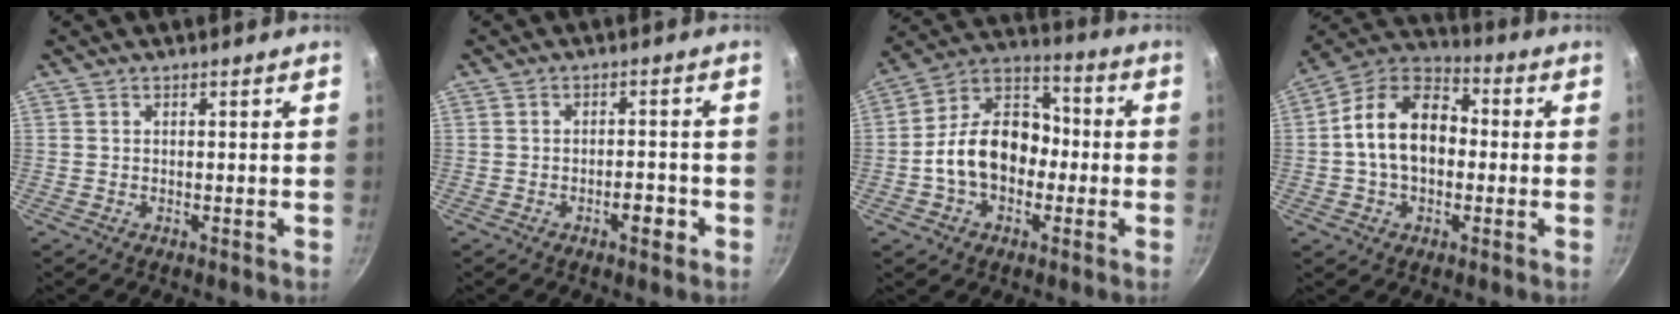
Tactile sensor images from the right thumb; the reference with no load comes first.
{"total": 3.7, "force": [-1.8, 1.5, 2.8], "torque": [-0.027, 0.015, -0.027]}
{"total": 15.4, "force": [-2.4, 11.1, 10.3], "torque": [-0.130, 0.049, -0.060]}
{"total": 14.8, "force": [-0.3, 10.2, 10.8], "torque": [-0.152, 0.037, -0.025]}